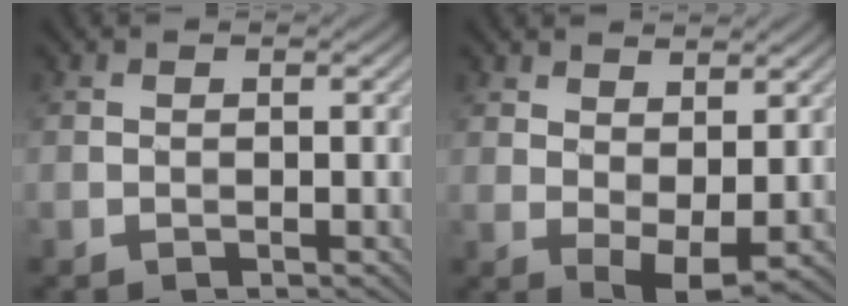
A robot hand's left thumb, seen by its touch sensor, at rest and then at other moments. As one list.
[{"total": 4.2, "force": [2.1, 1.7, 3.2], "torque": [-0.062, -0.003, 0.046]}]